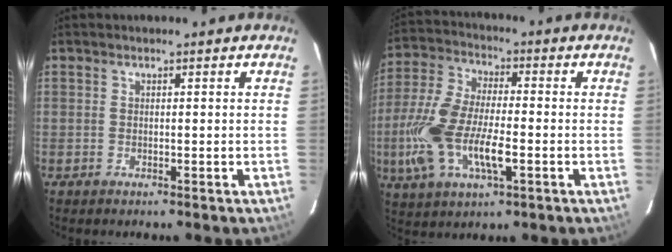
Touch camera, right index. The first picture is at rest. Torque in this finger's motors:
{"motor_torque": [1.96, -0.18, 1.05, 0.21]}